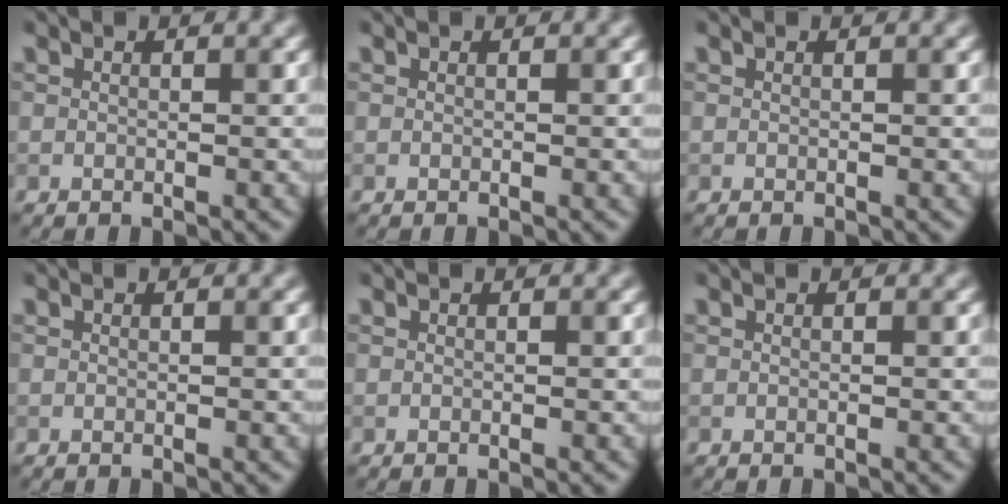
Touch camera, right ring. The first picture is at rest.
{"total": 0.0}
{"total": 0.0}
{"total": 0.0}
{"total": 0.0}
{"total": 0.0}